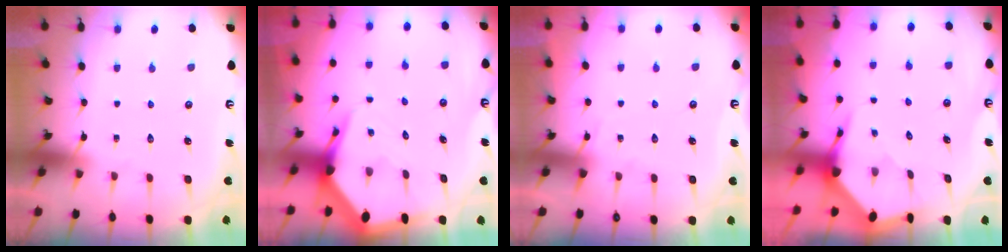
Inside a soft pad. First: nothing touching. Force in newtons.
{"total": 6.0, "press": 5.9, "slide": 0.8}
{"total": 5.1, "press": 5.0, "slide": 0.7}
{"total": 3.7, "press": 3.7, "slide": 0.4}